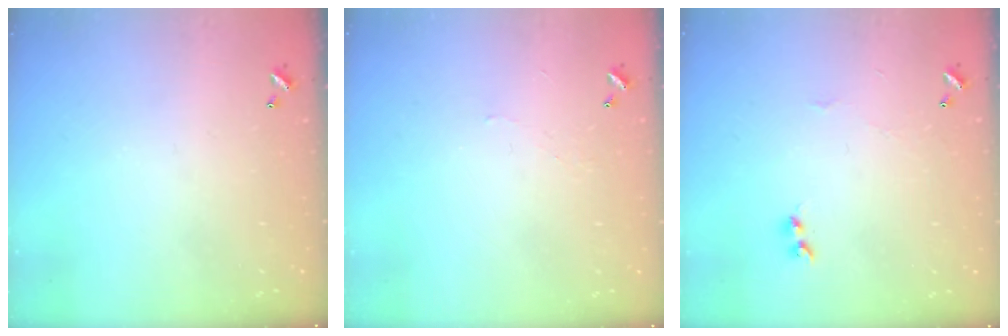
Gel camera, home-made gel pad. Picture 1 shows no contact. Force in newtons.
{"total": 2.1, "press": 2.1, "slide": 0.6}
{"total": 2.1, "press": 2.1, "slide": 0.5}